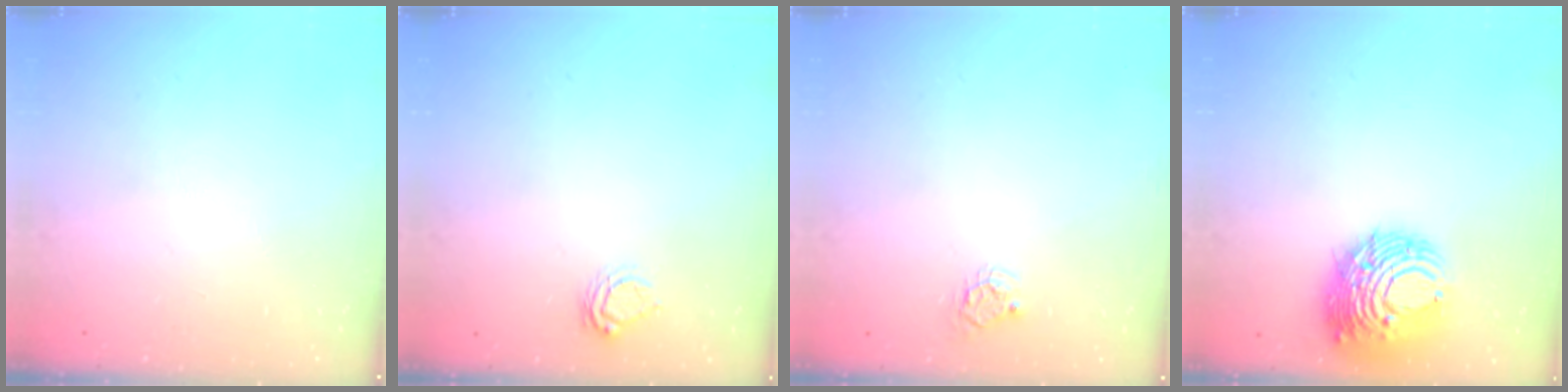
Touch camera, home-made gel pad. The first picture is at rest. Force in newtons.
{"total": 6.2, "press": 6.2, "slide": 0.2}
{"total": 5.2, "press": 5.1, "slide": 0.4}
{"total": 12.5, "press": 12.4, "slide": 1.5}